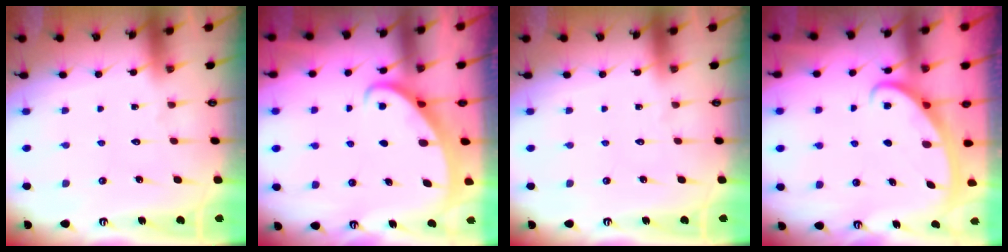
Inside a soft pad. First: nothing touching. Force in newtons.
{"total": 2.4, "press": 2.4, "slide": 0.2}
{"total": 0.0}
{"total": 2.6, "press": 2.6, "slide": 0.4}